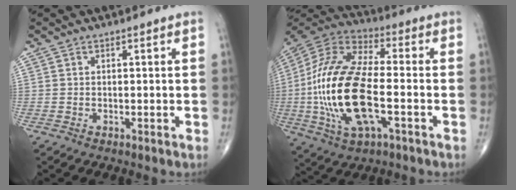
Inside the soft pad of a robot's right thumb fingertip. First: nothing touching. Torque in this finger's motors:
{"motor_torque": [0.21, 1.53, 2.38, -0.38, 0.79]}